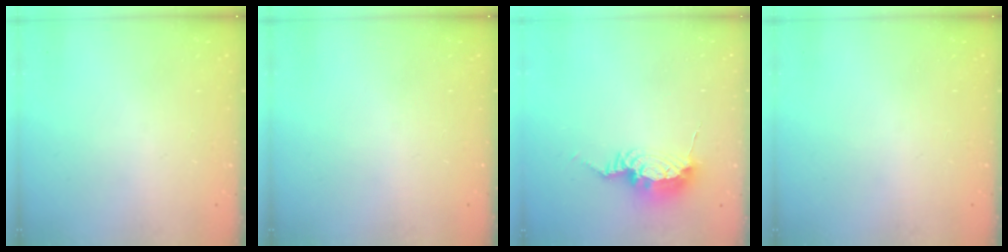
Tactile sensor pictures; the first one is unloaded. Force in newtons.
{"total": 0.0}
{"total": 10.5, "press": 10.4, "slide": 1.1}
{"total": 0.0}